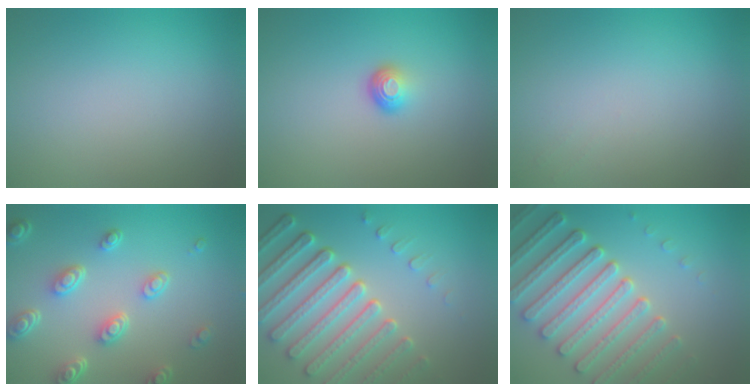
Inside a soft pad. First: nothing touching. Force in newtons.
{"total": 1.6, "press": 1.0, "slide": 1.2}
{"total": 0.6, "press": 0.5, "slide": 0.3}
{"total": 5.1, "press": 3.8, "slide": 3.3}
{"total": 7.7, "press": 5.7, "slide": 5.2}
{"total": 6.7, "press": 5.6, "slide": 3.6}